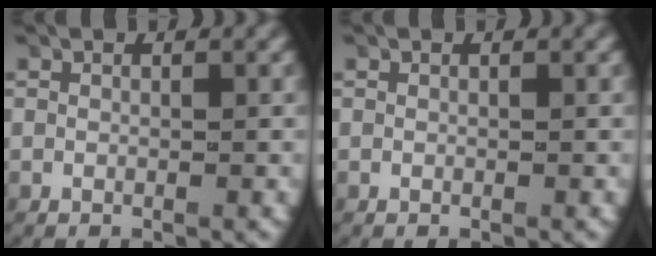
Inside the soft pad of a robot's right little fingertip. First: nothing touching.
{"total": 0.0}